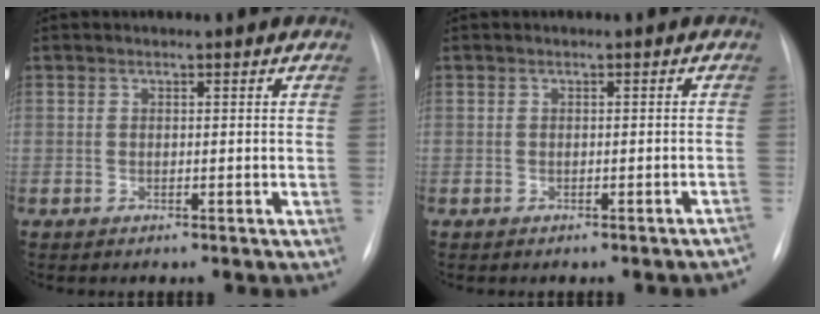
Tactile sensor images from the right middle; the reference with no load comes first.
{"total": 1.6, "force": [-1.4, -0.1, 0.8], "torque": [-0.008, 0.008, -0.015]}